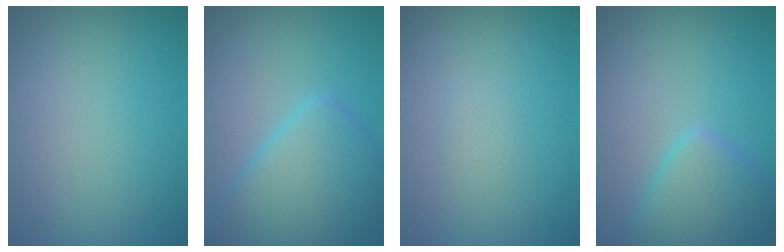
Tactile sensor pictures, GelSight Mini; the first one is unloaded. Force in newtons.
{"total": 6.1, "press": 6.1, "slide": 0.2}
{"total": 0.6, "press": 0.6, "slide": 0.1}
{"total": 3.9, "press": 3.9, "slide": 0.2}